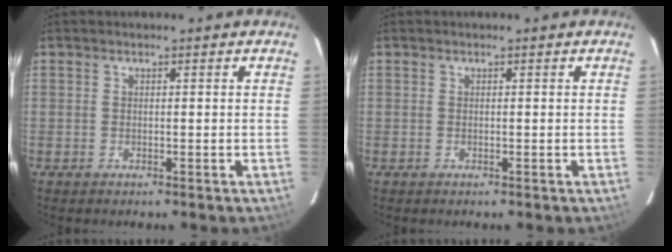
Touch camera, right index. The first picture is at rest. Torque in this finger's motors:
{"motor_torque": [0.00, 0.00, 0.01, 0.01]}